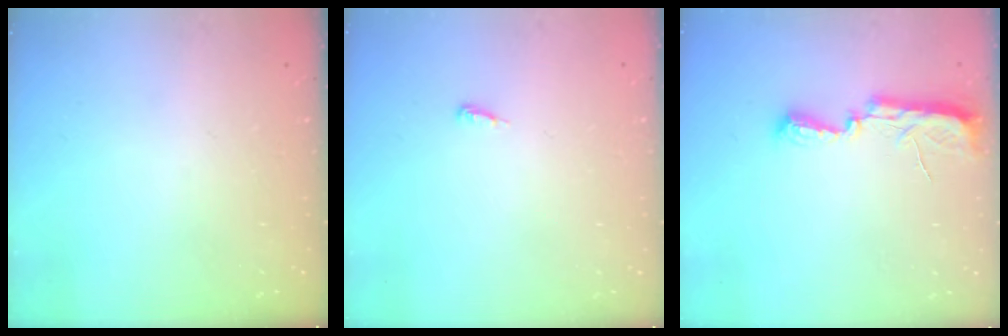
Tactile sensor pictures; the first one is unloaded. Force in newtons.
{"total": 3.5, "press": 3.5, "slide": 0.3}
{"total": 7.9, "press": 7.8, "slide": 0.8}